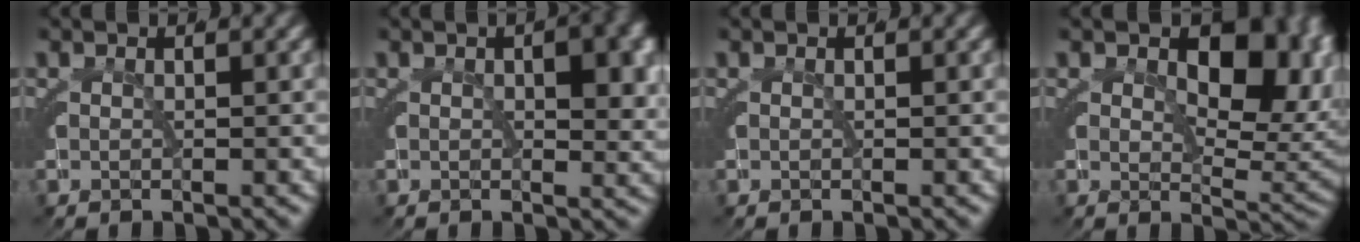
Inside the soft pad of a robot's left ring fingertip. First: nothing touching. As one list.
[{"total": 2.9, "force": [0.2, 1.3, 2.6], "torque": [-0.022, 0.010, -0.006]}, {"total": 0.0}, {"total": 7.2, "force": [2.0, 3.8, 5.7], "torque": [-0.065, -0.010, 0.031]}]